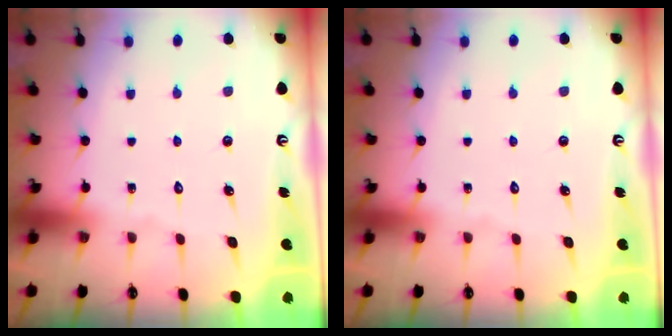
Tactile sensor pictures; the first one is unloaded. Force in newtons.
{"total": 0.0}